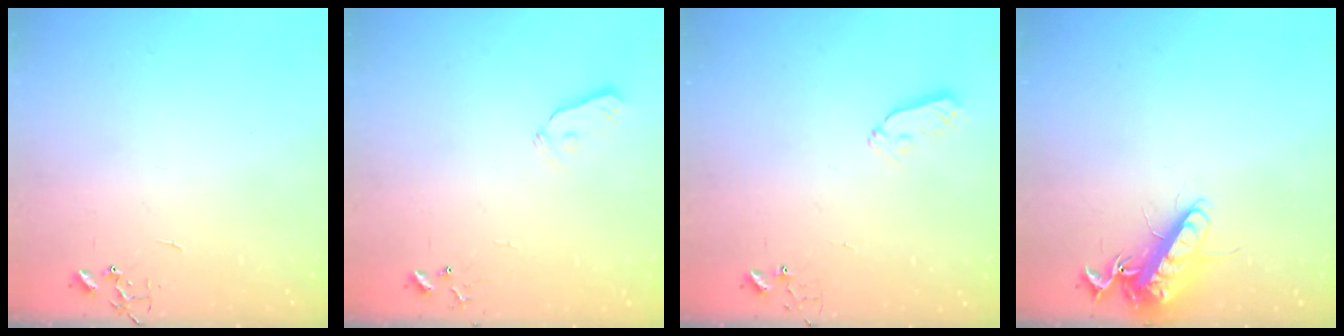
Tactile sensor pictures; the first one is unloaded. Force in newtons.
{"total": 4.3, "press": 4.3, "slide": 0.7}
{"total": 3.7, "press": 3.7, "slide": 0.5}
{"total": 14.3, "press": 14.1, "slide": 2.1}